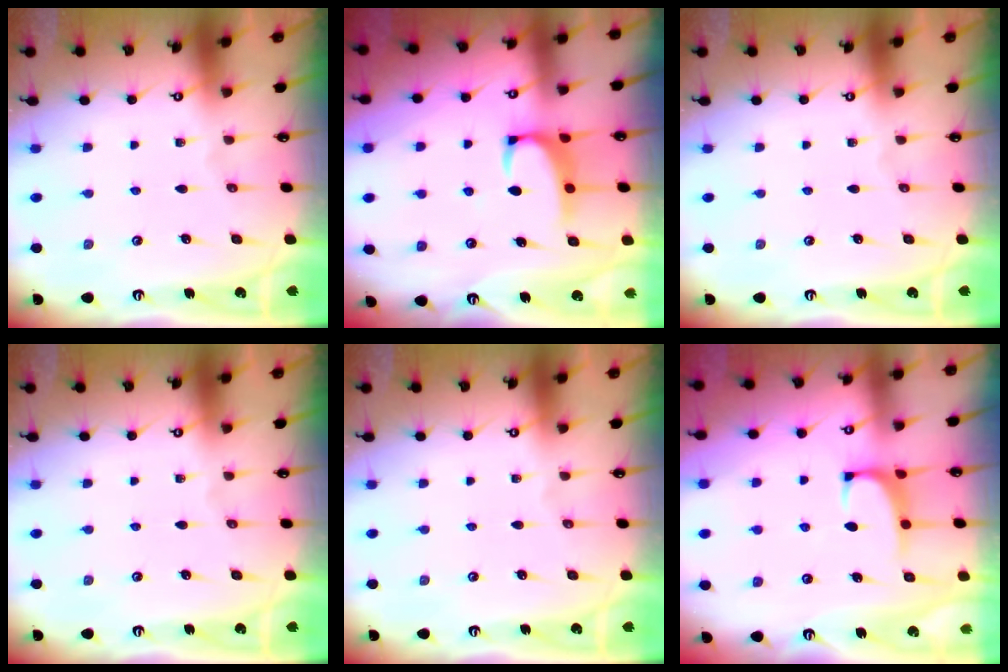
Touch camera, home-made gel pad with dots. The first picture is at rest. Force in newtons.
{"total": 2.5, "press": 2.4, "slide": 0.7}
{"total": 0.0}
{"total": 0.0}
{"total": 0.0}
{"total": 1.0, "press": 0.4, "slide": 0.9}